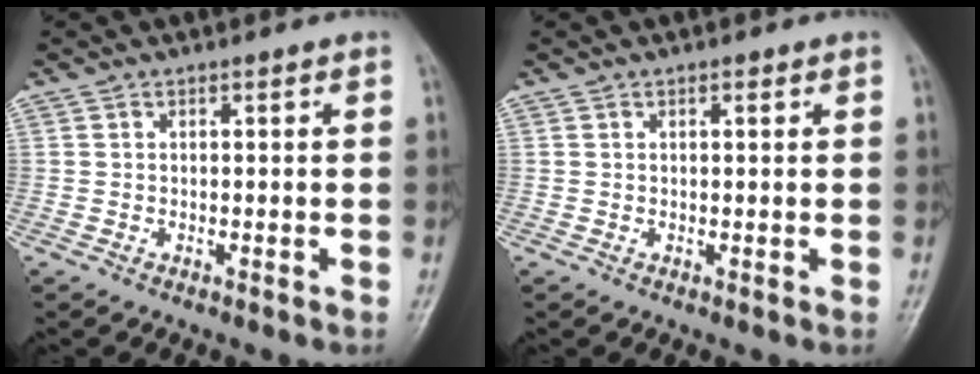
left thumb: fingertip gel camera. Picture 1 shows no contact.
{"total": 1.0, "force": [0.5, 0.4, 0.8], "torque": [-0.011, 0.000, 0.007]}